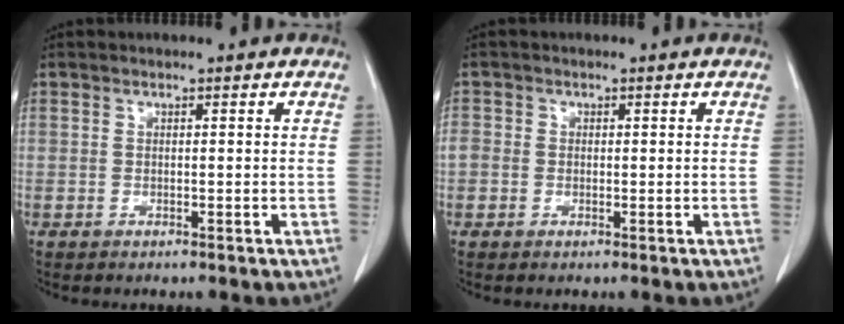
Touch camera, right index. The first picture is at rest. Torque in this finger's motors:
{"motor_torque": [1.20, 0.11, 0.63, 0.14]}